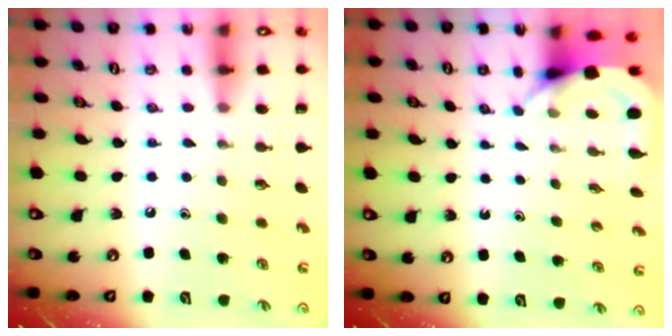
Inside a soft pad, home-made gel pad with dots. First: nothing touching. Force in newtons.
{"total": 3.6, "press": 3.6, "slide": 0.2}